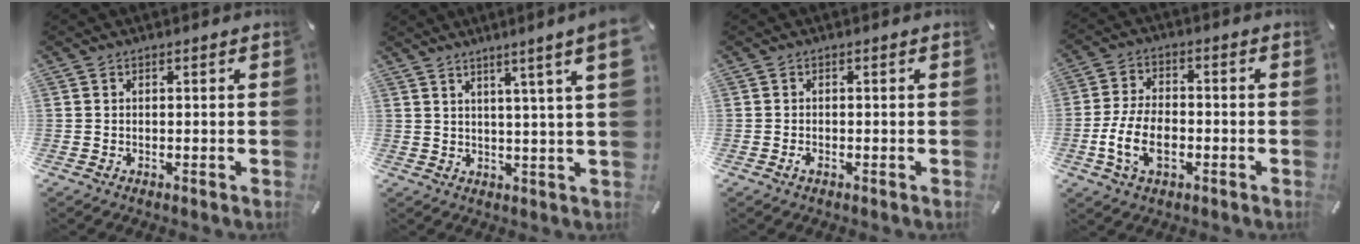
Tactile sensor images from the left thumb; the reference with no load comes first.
{"total": 8.3, "force": [4.0, -1.0, 7.2], "torque": [-0.128, -0.018, 0.061]}
{"total": 0.9, "force": [-0.6, 0.4, 0.6], "torque": [-0.010, 0.002, -0.011]}
{"total": 9.9, "force": [-3.0, 6.1, 7.1], "torque": [-0.160, 0.007, -0.055]}